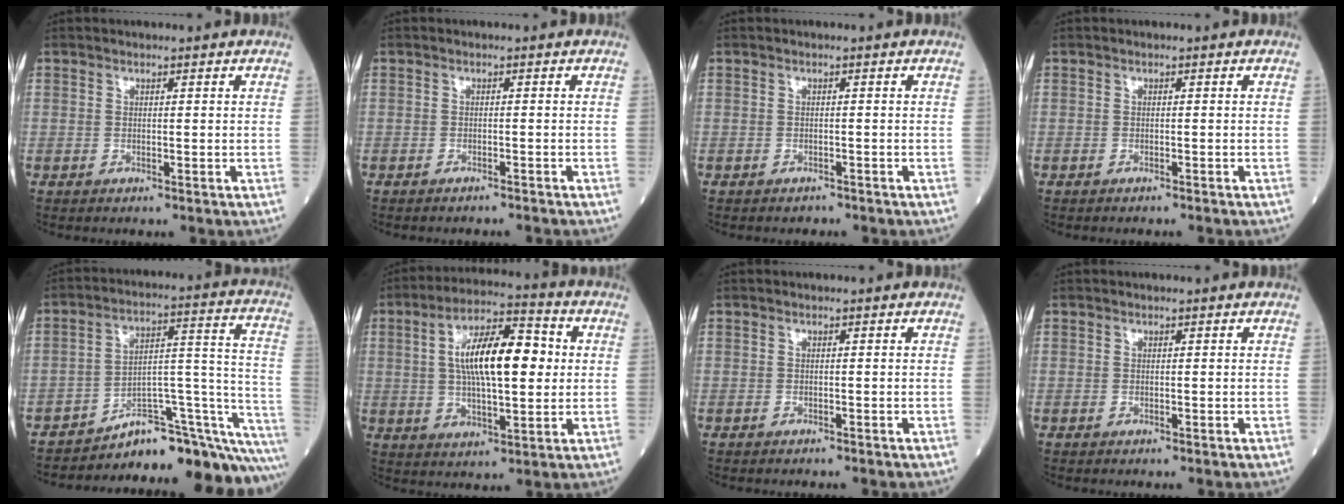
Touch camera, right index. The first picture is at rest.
{"total": 2.5, "force": [-2.4, 0.0, 0.5], "torque": [-0.009, -0.002, -0.031]}
{"total": 1.2, "force": [-1.1, 0.5, 0.0], "torque": [-0.004, 0.001, -0.018]}
{"total": 1.4, "force": [-1.4, 0.0, 0.4], "torque": [-0.009, -0.001, -0.018]}
{"total": 20.0, "force": [-19.0, 1.0, 5.9], "torque": [-0.007, 0.067, -0.264]}
{"total": 14.0, "force": [2.0, 4.3, 13.2], "torque": [-0.234, 0.026, 0.029]}
{"total": 0.9, "force": [-0.8, 0.2, 0.3], "torque": [-0.008, -0.001, -0.012]}
{"total": 0.0}